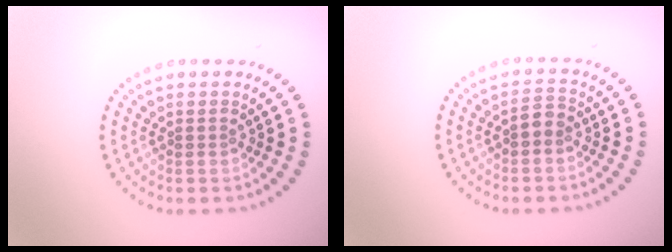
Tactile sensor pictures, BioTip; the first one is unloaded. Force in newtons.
{"total": 1.5, "press": 1.4, "slide": 0.5}